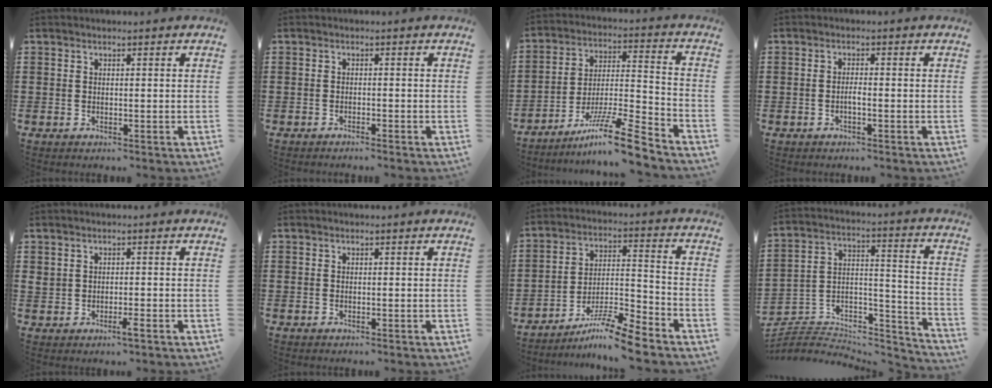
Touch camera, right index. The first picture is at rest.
{"total": 1.0, "force": [-0.9, -0.3, 0.2], "torque": [-0.007, -0.004, -0.017]}
{"total": 11.9, "force": [-9.3, 0.7, 7.4], "torque": [-0.119, 0.022, -0.175]}
{"total": 1.3, "force": [-0.5, 0.2, 1.2], "torque": [-0.022, -0.001, -0.009]}
{"total": 1.9, "force": [-0.5, 0.7, 1.7], "torque": [-0.039, -0.002, -0.012]}
{"total": 0.0}
{"total": 9.5, "force": [-8.2, 0.5, 4.9], "torque": [-0.075, 0.021, -0.153]}
{"total": 3.5, "force": [-2.6, 2.2, 0.9], "torque": [-0.027, -0.007, -0.055]}